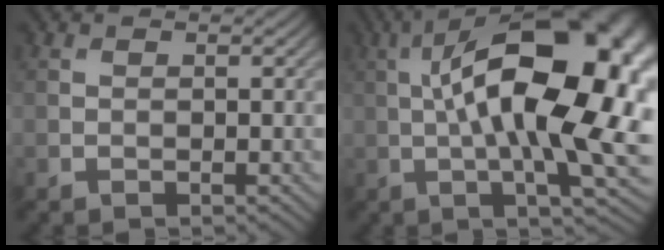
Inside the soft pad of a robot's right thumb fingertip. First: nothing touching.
{"total": 20.1, "force": [2.0, 7.6, 18.4], "torque": [-0.271, 0.029, 0.026]}